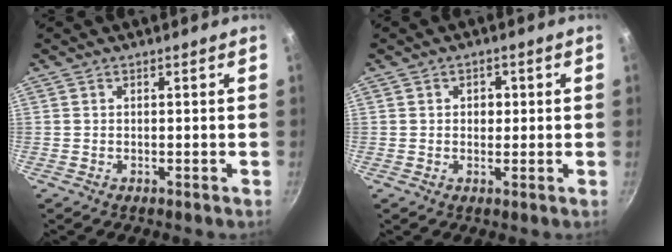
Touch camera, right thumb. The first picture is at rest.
{"total": 2.5, "force": [0.4, 2.1, 1.4], "torque": [-0.006, 0.000, 0.005]}